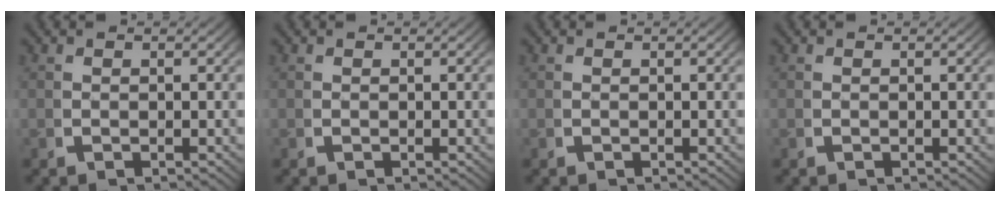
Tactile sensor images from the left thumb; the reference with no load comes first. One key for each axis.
{"total": 0.0}
{"total": 0.0}
{"total": 0.0}